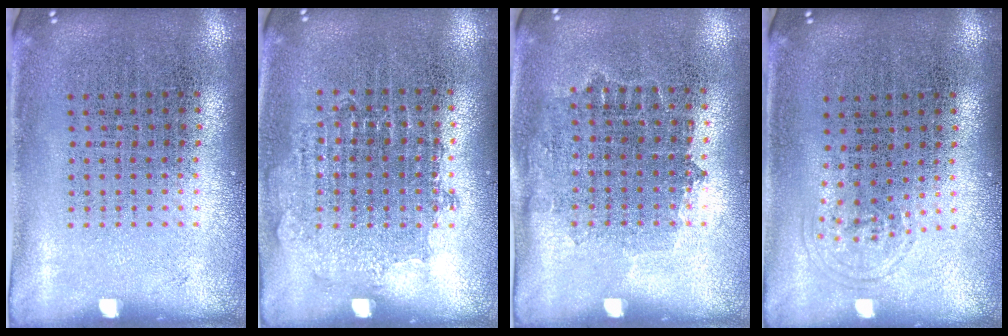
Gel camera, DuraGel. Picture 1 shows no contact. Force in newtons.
{"total": 0.8, "press": 0.8, "slide": 0.2}
{"total": 0.8, "press": 0.8, "slide": 0.4}
{"total": 0.6, "press": 0.5, "slide": 0.3}